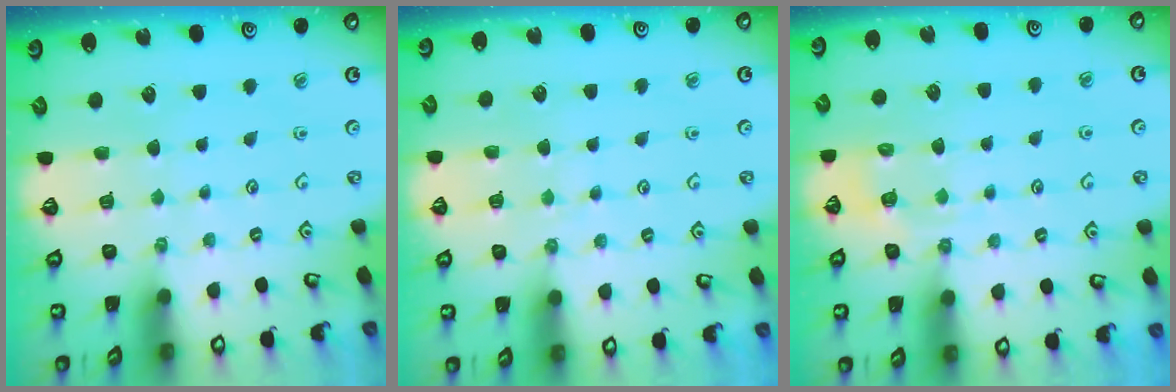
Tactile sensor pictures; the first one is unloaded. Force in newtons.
{"total": 5.4, "press": 5.3, "slide": 0.6}
{"total": 5.9, "press": 5.8, "slide": 1.1}